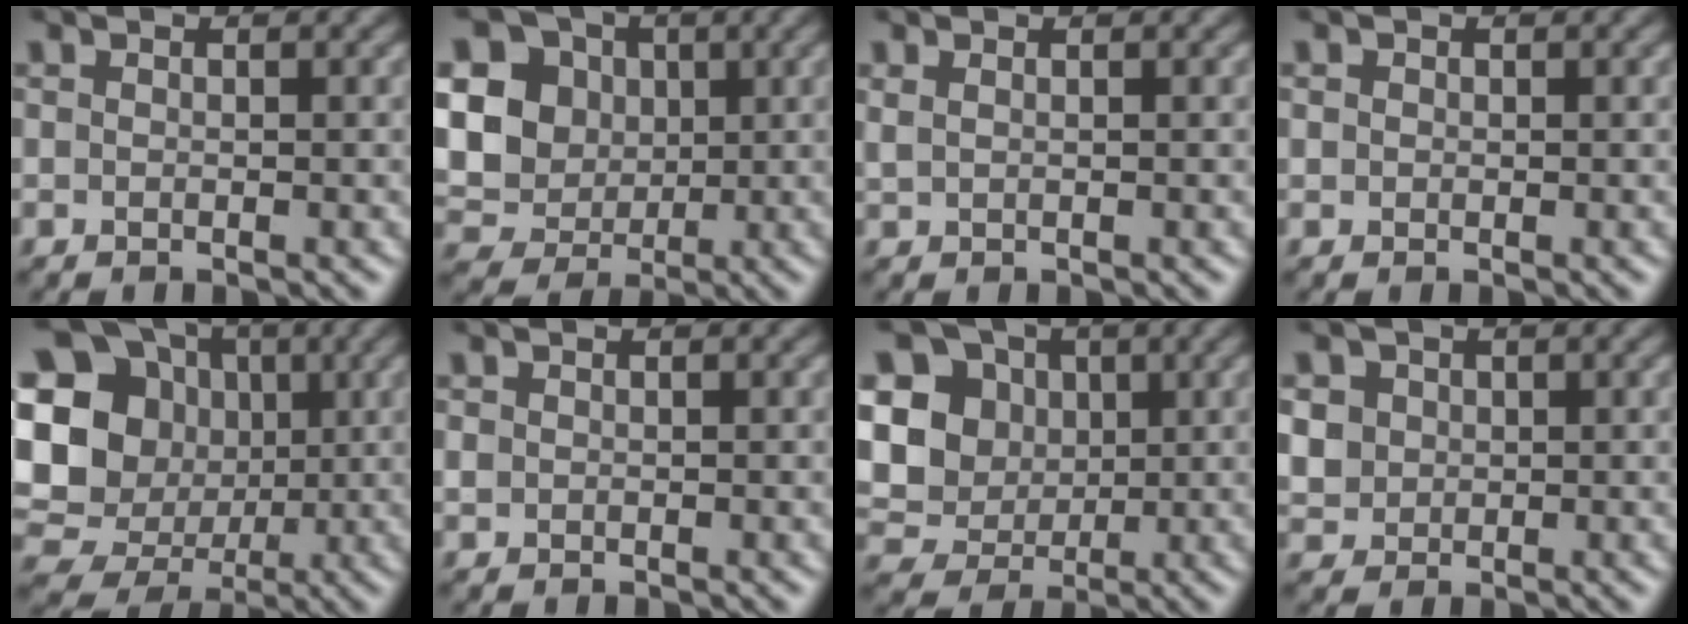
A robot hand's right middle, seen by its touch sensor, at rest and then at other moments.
{"total": 11.8, "force": [2.1, 10.3, 5.3], "torque": [-0.148, 0.021, 0.027]}
{"total": 0.9, "force": [0.5, 0.3, 0.6], "torque": [-0.015, 0.000, 0.014]}
{"total": 0.5, "force": [0.1, 0.5, 0.1], "torque": [0.005, -0.002, 0.002]}
{"total": 20.0, "force": [1.5, 18.3, 8.1], "torque": [-0.194, 0.021, -0.006]}
{"total": 0.6, "force": [0.1, 0.5, 0.2], "torque": [0.000, -0.001, 0.002]}
{"total": 10.3, "force": [1.8, 9.0, 4.6], "torque": [-0.126, 0.022, 0.013]}
{"total": 3.7, "force": [1.0, 3.3, 1.3], "torque": [-0.041, 0.013, 0.021]}